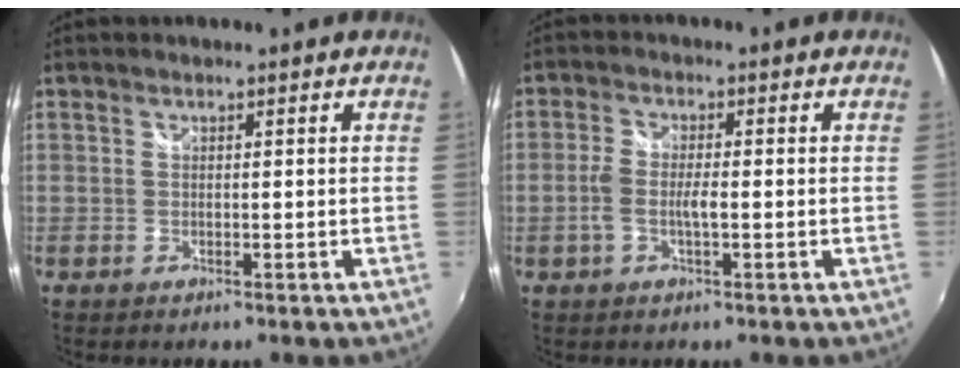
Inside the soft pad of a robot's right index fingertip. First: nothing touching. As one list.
[{"total": 4.0, "force": [-1.0, 1.1, 3.7], "torque": [-0.076, 0.000, -0.020]}]